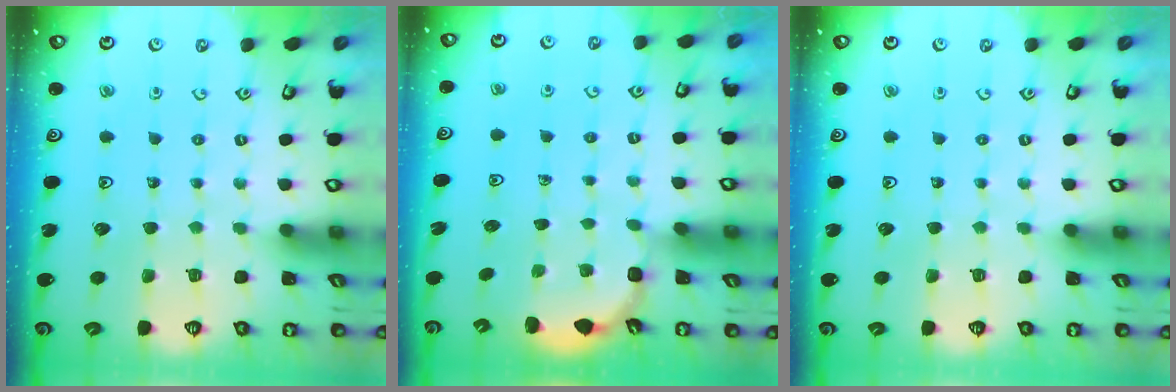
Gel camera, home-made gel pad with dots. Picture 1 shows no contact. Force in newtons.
{"total": 2.8, "press": 1.8, "slide": 2.1}
{"total": 0.0}